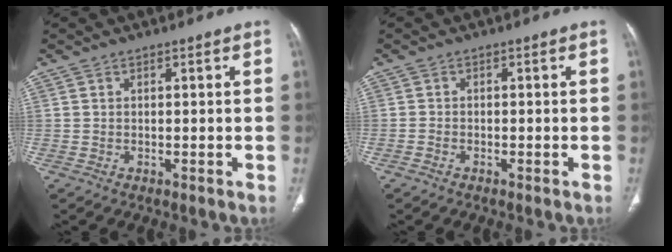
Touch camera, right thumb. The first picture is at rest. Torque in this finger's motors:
{"motor_torque": [-0.71, -0.17, -0.37, 0.40, -0.04]}